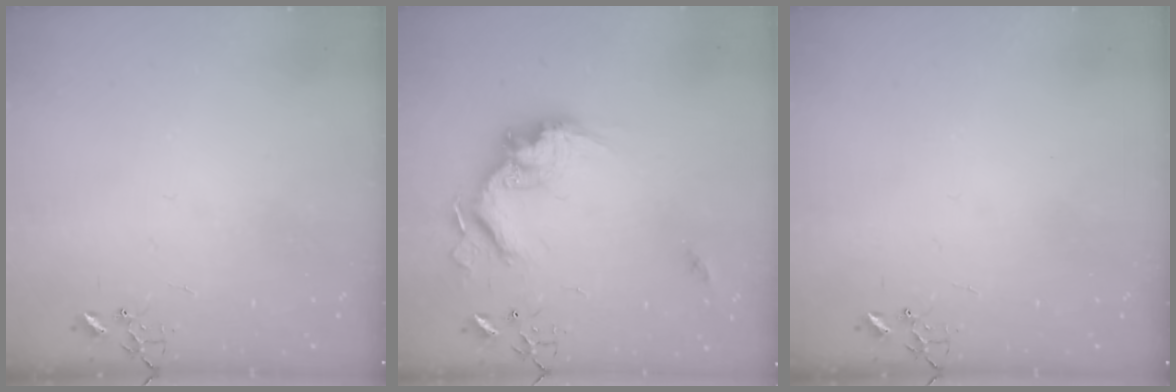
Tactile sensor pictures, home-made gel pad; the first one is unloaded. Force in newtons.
{"total": 17.8, "press": 17.7, "slide": 2.1}
{"total": 0.0}